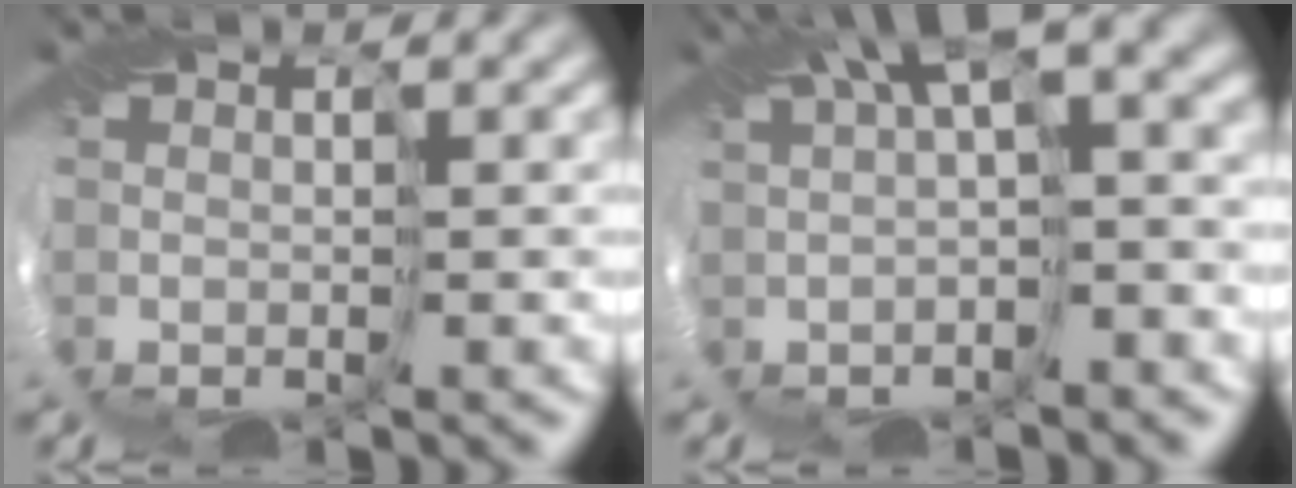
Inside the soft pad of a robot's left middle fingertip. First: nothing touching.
{"total": 7.3, "force": [2.3, 2.3, 6.5], "torque": [-0.106, 0.018, 0.038]}